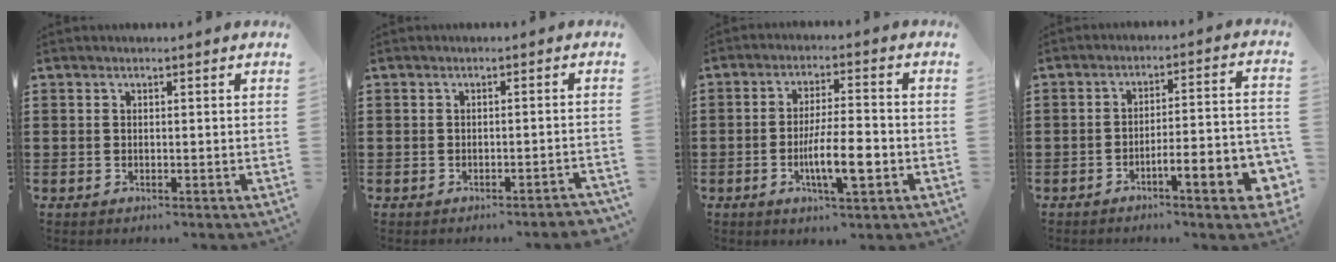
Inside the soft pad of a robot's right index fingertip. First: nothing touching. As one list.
[{"total": 1.2, "force": [-1.0, -0.1, 0.6], "torque": [-0.012, -0.003, -0.018]}, {"total": 8.3, "force": [-2.4, 1.9, 7.7], "torque": [-0.145, -0.007, -0.044]}, {"total": 7.0, "force": [-4.1, 0.9, 5.6], "torque": [-0.090, -0.010, -0.073]}]